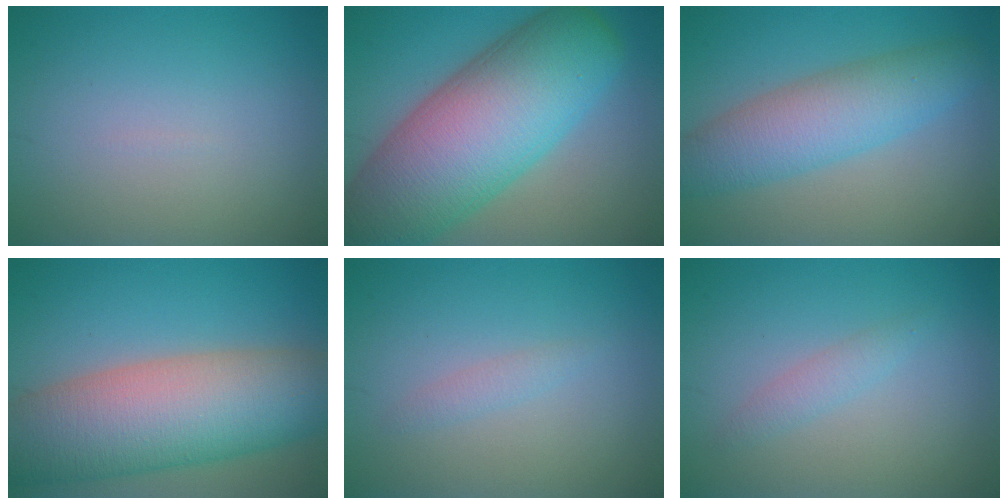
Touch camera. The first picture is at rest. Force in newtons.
{"total": 15.1, "press": 15.1, "slide": 0.7}
{"total": 6.2, "press": 6.2, "slide": 0.1}
{"total": 12.4, "press": 12.4, "slide": 0.6}
{"total": 1.0, "press": 1.0, "slide": 0.0}
{"total": 1.3, "press": 1.3, "slide": 0.0}